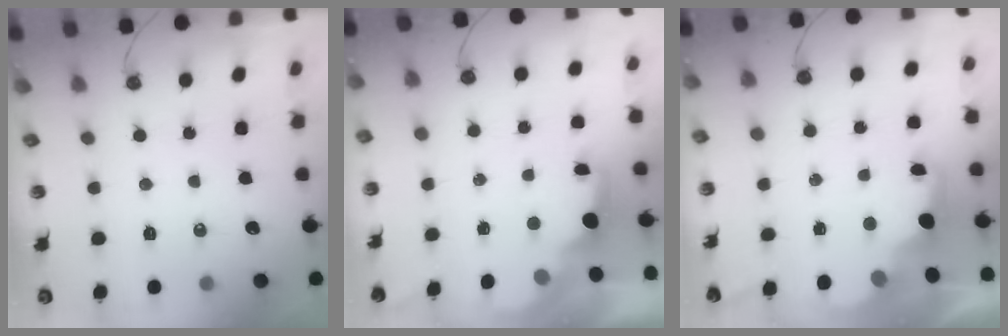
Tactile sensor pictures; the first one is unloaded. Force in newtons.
{"total": 1.9, "press": 1.7, "slide": 0.8}
{"total": 2.6, "press": 2.5, "slide": 0.8}